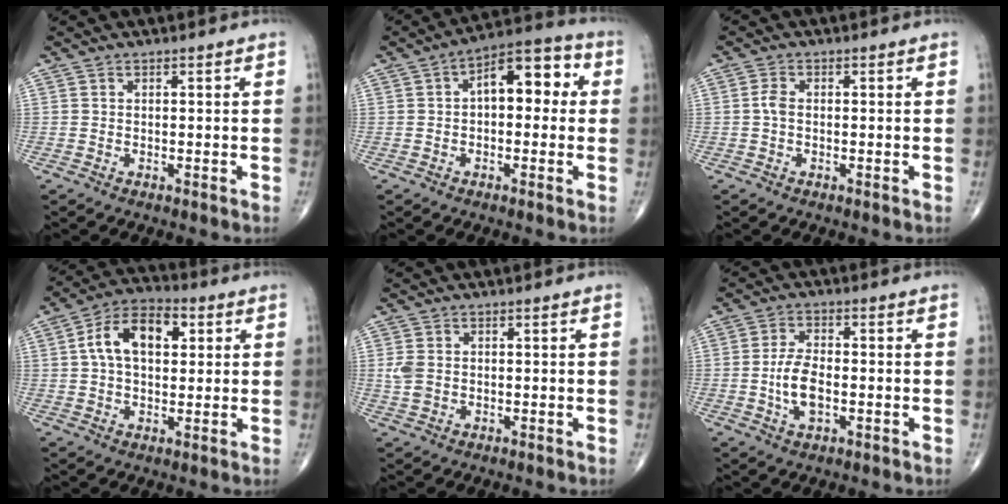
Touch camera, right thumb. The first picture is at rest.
{"total": 10.8, "force": [1.5, 5.9, 9.0], "torque": [-0.095, 0.036, 0.009]}
{"total": 1.9, "force": [-0.2, 1.1, 1.6], "torque": [-0.032, 0.002, -0.007]}
{"total": 11.9, "force": [2.7, 7.2, 9.1], "torque": [-0.147, 0.021, 0.037]}
{"total": 3.1, "force": [0.1, 2.3, 2.2], "torque": [-0.052, 0.002, 0.004]}
{"total": 6.6, "force": [-1.3, 3.3, 5.6], "torque": [-0.108, 0.007, -0.023]}